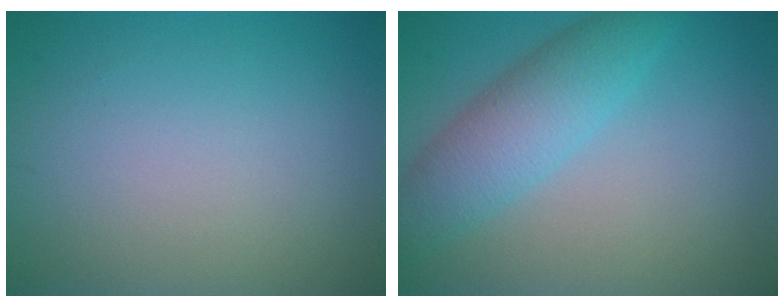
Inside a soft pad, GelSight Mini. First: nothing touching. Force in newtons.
{"total": 5.1, "press": 5.1, "slide": 0.1}